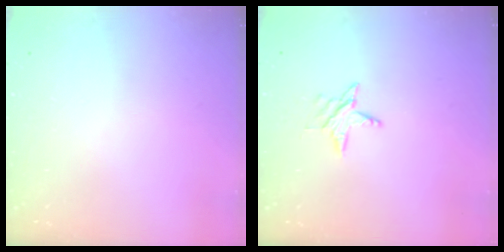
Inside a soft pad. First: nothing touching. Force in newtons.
{"total": 4.5, "press": 4.5, "slide": 0.5}